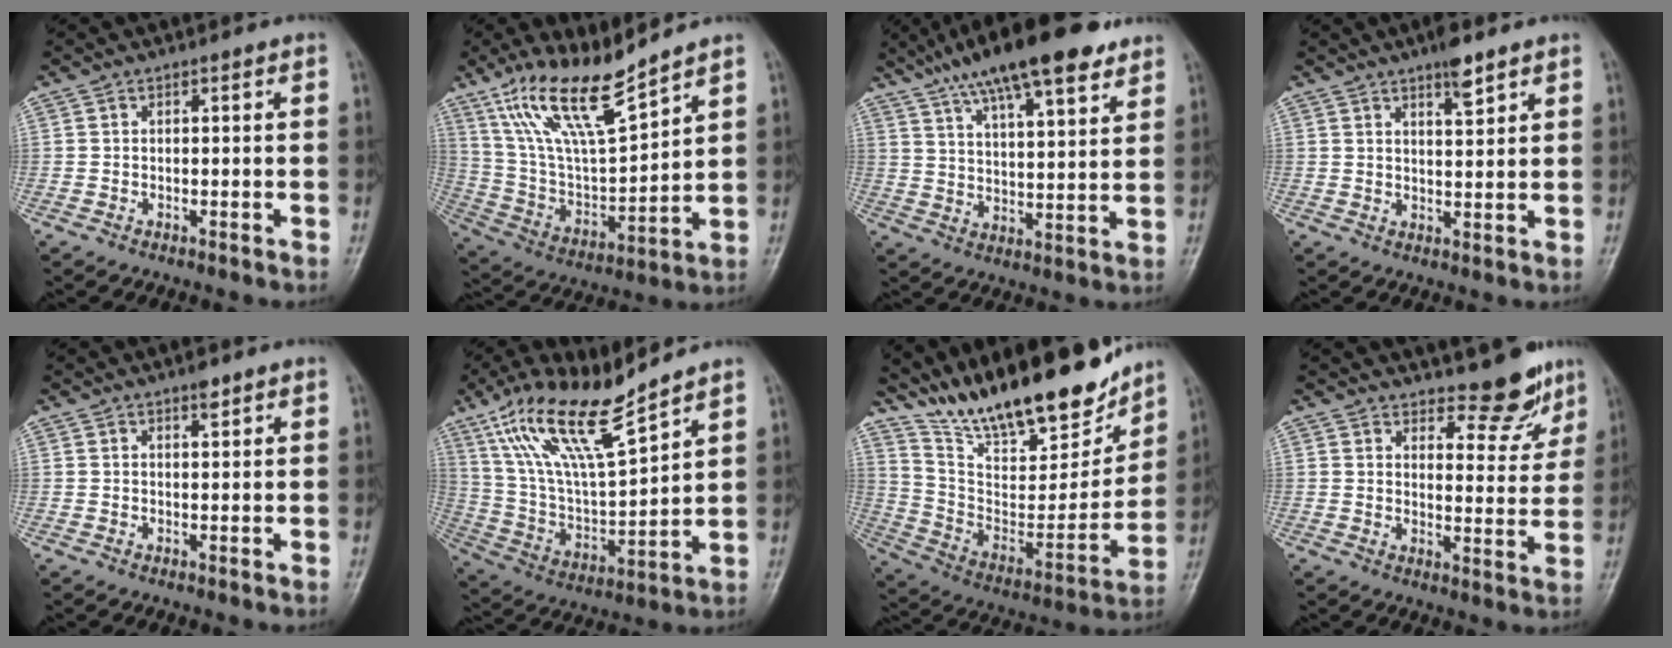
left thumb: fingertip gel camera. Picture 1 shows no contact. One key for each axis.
{"total": 15.7, "fx": 11.8, "fy": 3.0, "fz": 9.9, "tx": -0.173, "ty": -0.062, "tz": 0.239}
{"total": 19.3, "fx": 13.1, "fy": 5.3, "fz": 13.1, "tx": -0.197, "ty": -0.029, "tz": 0.213}
{"total": 4.8, "fx": 3.3, "fy": 1.1, "fz": 3.2, "tx": -0.043, "ty": -0.019, "tz": 0.052}
{"total": 1.7, "fx": 1.2, "fy": 0.5, "fz": 1.1, "tx": -0.011, "ty": -0.007, "tz": 0.019}
{"total": 17.5, "fx": 12.5, "fy": 3.5, "fz": 11.8, "tx": -0.209, "ty": -0.054, "tz": 0.247}
{"total": 24.6, "fx": 19.9, "fy": 6.8, "fz": 12.8, "tx": -0.170, "ty": -0.089, "tz": 0.340}
{"total": 8.2, "fx": 7.1, "fy": 3.0, "fz": 2.9, "tx": -0.011, "ty": -0.062, "tz": 0.097}